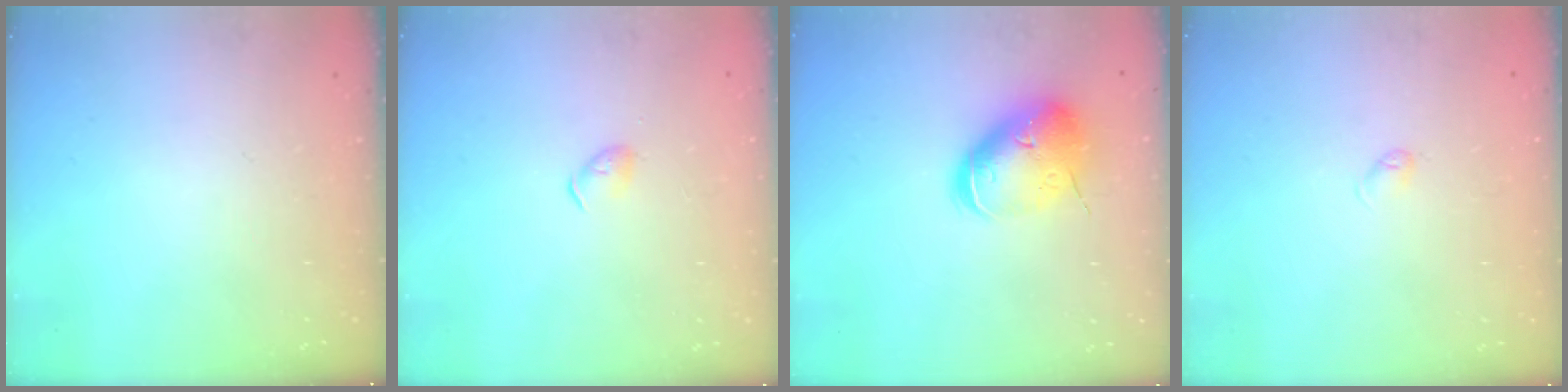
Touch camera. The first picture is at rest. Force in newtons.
{"total": 3.0, "press": 2.9, "slide": 0.6}
{"total": 15.6, "press": 15.4, "slide": 2.4}
{"total": 3.0, "press": 2.9, "slide": 0.6}